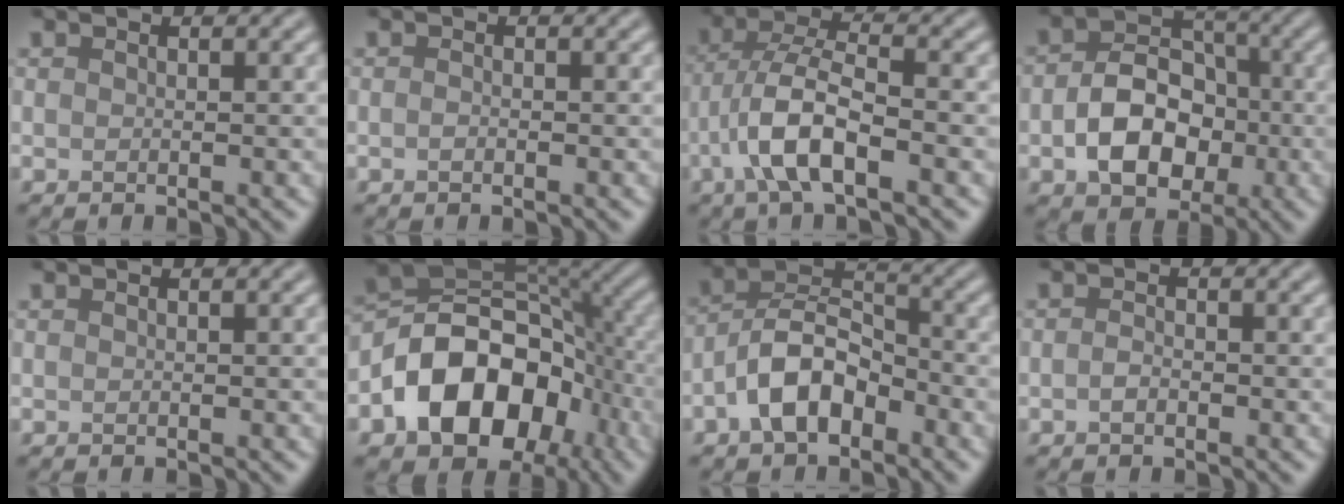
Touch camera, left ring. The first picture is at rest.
{"total": 0.6, "force": [-0.2, 0.3, 0.4], "torque": [-0.010, 0.002, -0.006]}
{"total": 6.2, "force": [-2.4, 2.1, 5.4], "torque": [-0.107, 0.010, -0.050]}
{"total": 6.8, "force": [-1.5, 4.9, 4.4], "torque": [-0.074, 0.002, -0.024]}
{"total": 0.0}
{"total": 11.7, "force": [-4.4, 8.1, 7.2], "torque": [-0.111, 0.008, -0.085]}
{"total": 5.9, "force": [-2.9, 3.3, 4.0], "torque": [-0.067, 0.016, -0.062]}
{"total": 0.9, "force": [-0.4, 0.5, 0.7], "torque": [-0.014, 0.003, -0.010]}